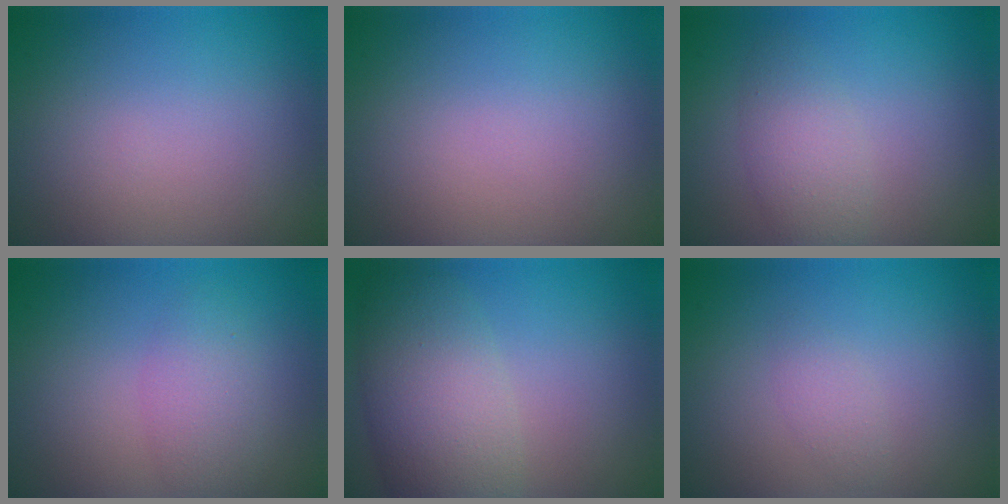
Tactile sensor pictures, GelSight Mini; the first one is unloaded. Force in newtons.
{"total": 0.0}
{"total": 2.7, "press": 2.7, "slide": 0.1}
{"total": 2.6, "press": 2.6, "slide": 0.2}
{"total": 6.6, "press": 6.5, "slide": 0.4}
{"total": 1.2, "press": 1.2, "slide": 0.1}